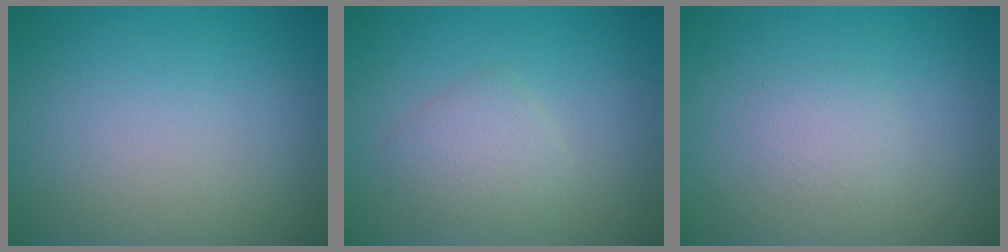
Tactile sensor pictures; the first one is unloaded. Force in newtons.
{"total": 2.2, "press": 2.2, "slide": 0.1}
{"total": 1.2, "press": 1.2, "slide": 0.0}